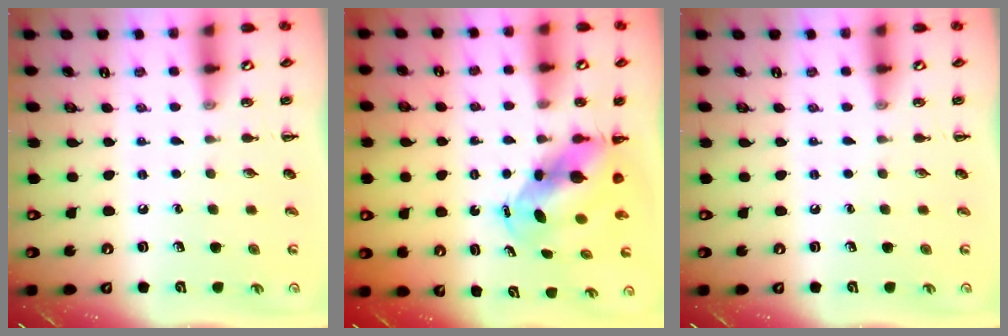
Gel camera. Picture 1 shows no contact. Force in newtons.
{"total": 6.8, "press": 6.6, "slide": 1.7}
{"total": 0.0}